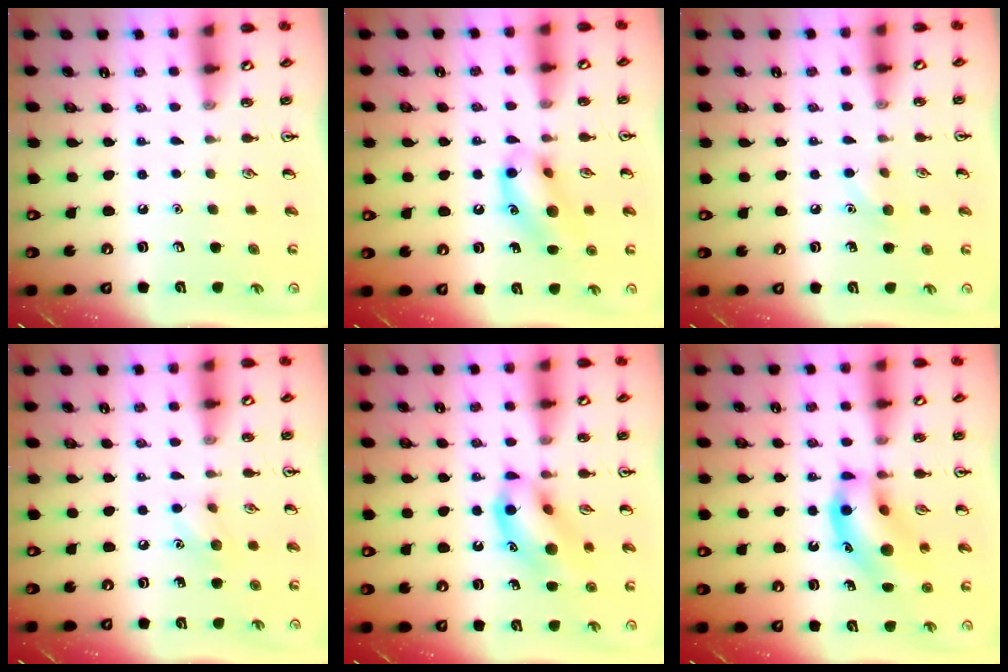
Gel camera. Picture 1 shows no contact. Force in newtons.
{"total": 12.7, "press": 12.6, "slide": 1.9}
{"total": 5.8, "press": 5.5, "slide": 1.7}
{"total": 6.6, "press": 6.3, "slide": 1.8}
{"total": 13.2, "press": 13.0, "slide": 2.2}
{"total": 14.9, "press": 14.5, "slide": 3.2}